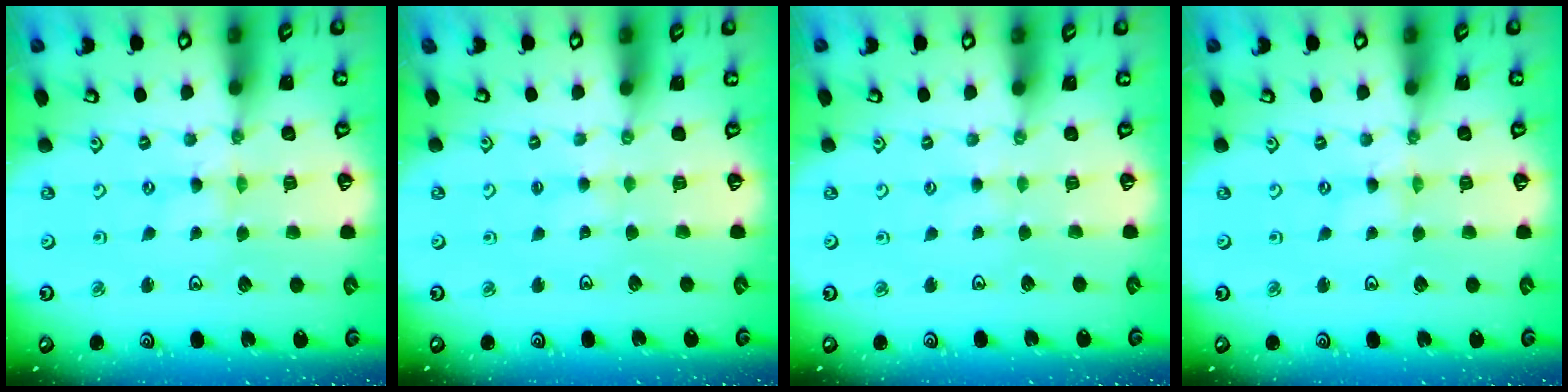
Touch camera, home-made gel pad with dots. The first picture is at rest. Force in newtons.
{"total": 1.6, "press": 1.6, "slide": 0.3}
{"total": 1.8, "press": 1.7, "slide": 0.3}
{"total": 0.0}